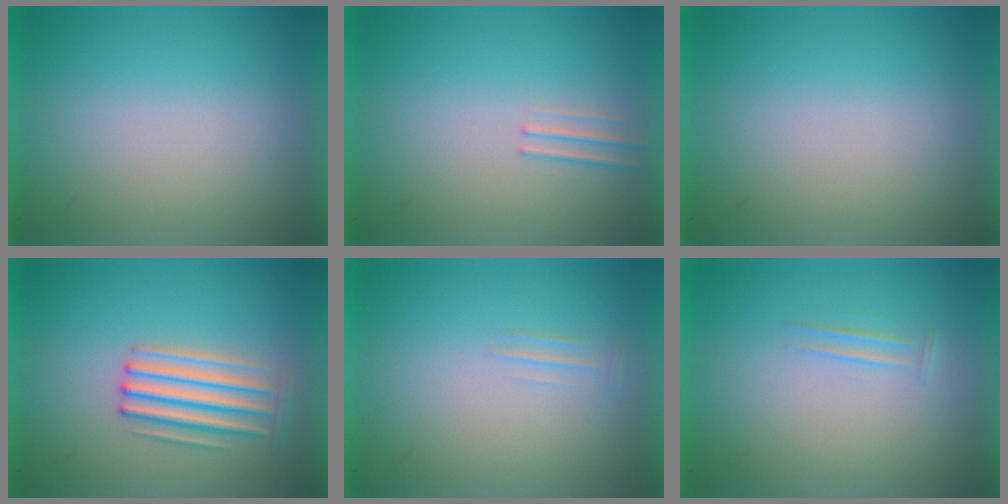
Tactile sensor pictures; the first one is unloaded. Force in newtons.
{"total": 1.1}
{"total": 0.0}
{"total": 3.1}
{"total": 2.0}
{"total": 1.1}